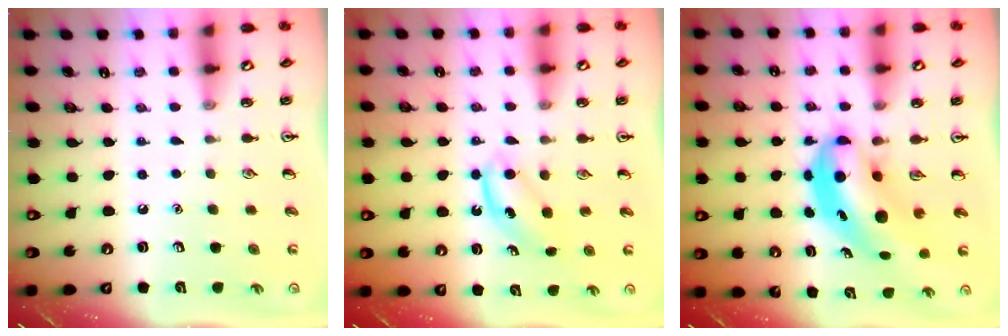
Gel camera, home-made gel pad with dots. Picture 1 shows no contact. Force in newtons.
{"total": 5.0, "press": 4.9, "slide": 1.1}
{"total": 7.0, "press": 6.7, "slide": 2.1}